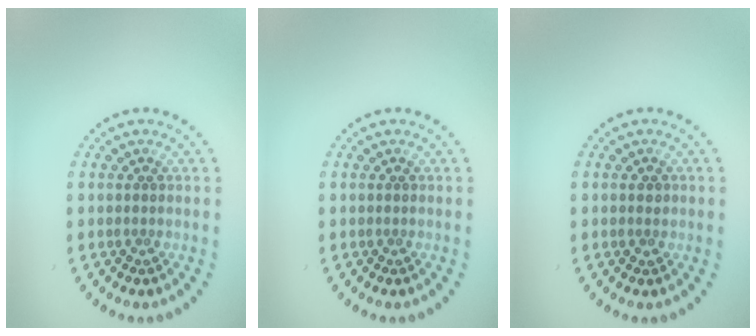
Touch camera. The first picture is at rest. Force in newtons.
{"total": 0.0}
{"total": 0.9, "press": 0.9, "slide": 0.1}